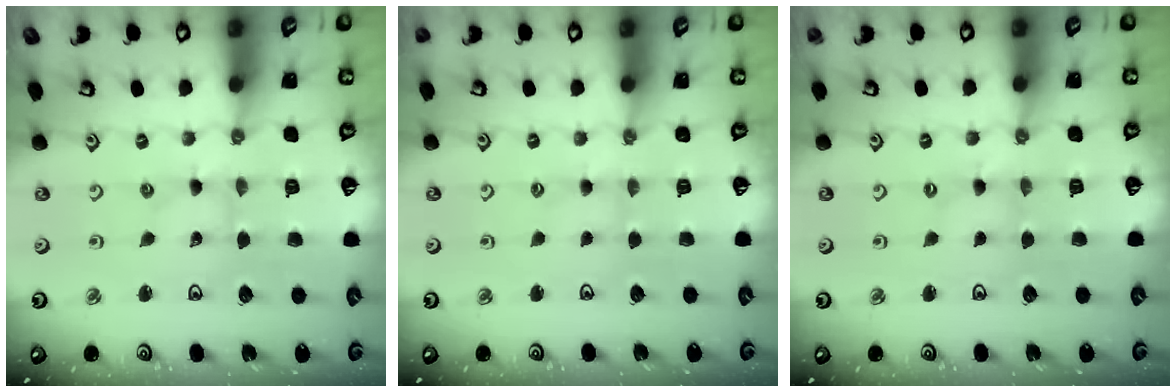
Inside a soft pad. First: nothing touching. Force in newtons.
{"total": 0.7, "press": 0.7, "slide": 0.2}
{"total": 0.0}